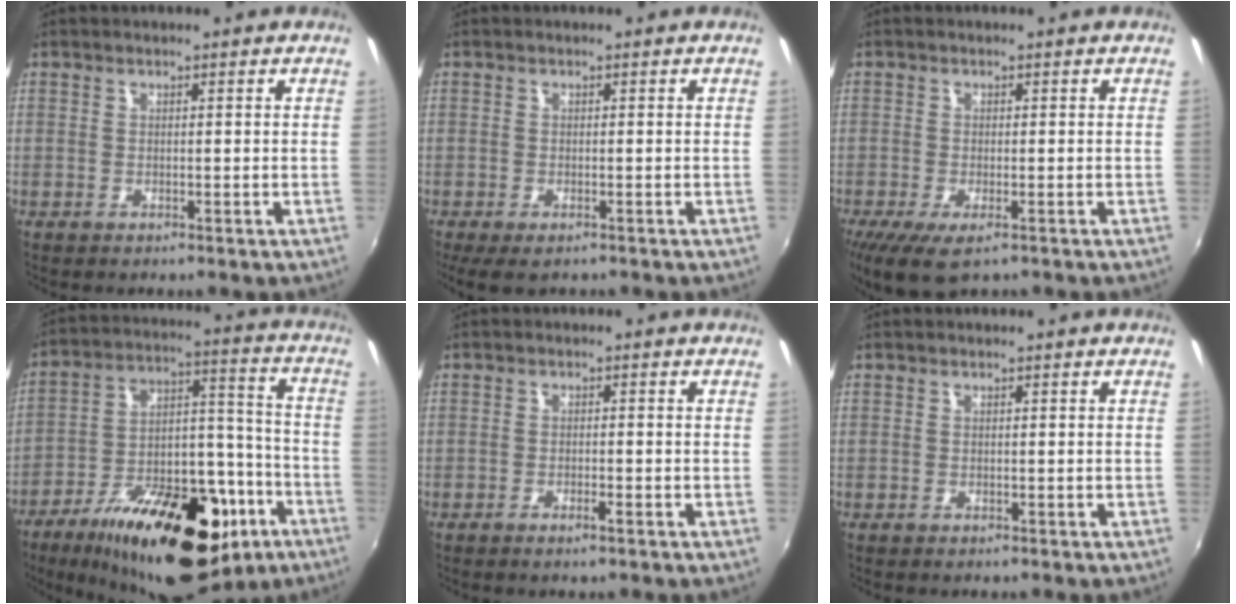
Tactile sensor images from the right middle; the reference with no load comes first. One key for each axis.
{"total": 4.8, "fx": -3.2, "fy": 1.9, "fz": 3.0, "tx": -0.062, "ty": -0.025, "tz": -0.049}
{"total": 6.4, "fx": -3.9, "fy": 2.5, "fz": 4.4, "tx": -0.096, "ty": -0.030, "tz": -0.064}
{"total": 29.6, "fx": -16.7, "fy": 13.6, "fz": 20.4, "tx": -0.324, "ty": 0.006, "tz": -0.241}
{"total": 1.8, "fx": -1.2, "fy": 0.5, "fz": 1.2, "tx": -0.028, "ty": -0.001, "tz": -0.023}
{"total": 0.0}